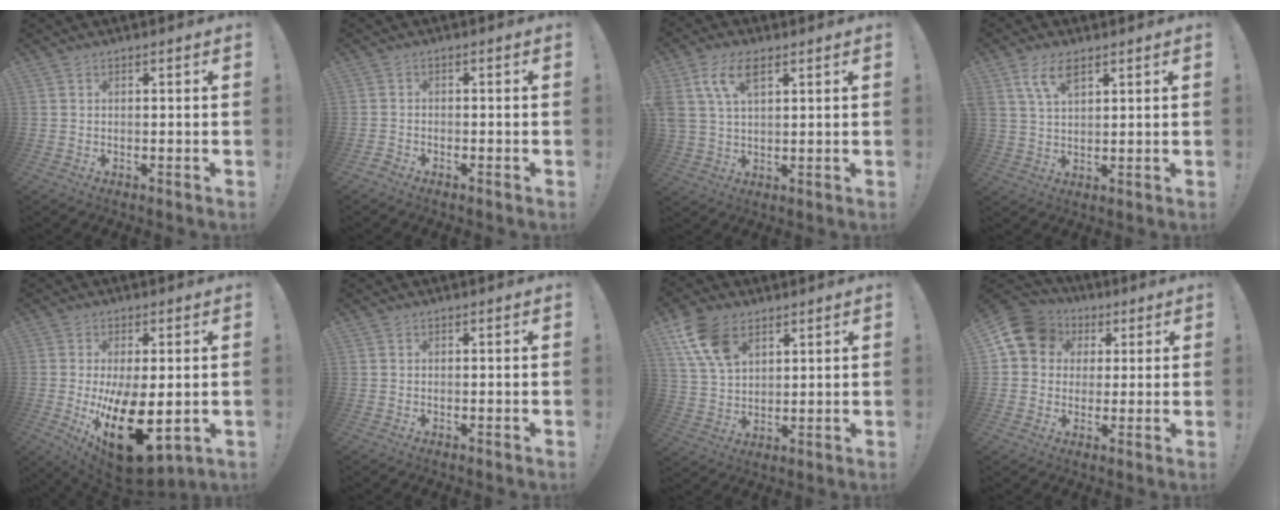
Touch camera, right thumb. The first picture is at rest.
{"total": 1.8, "force": [-1.6, 0.6, 0.5], "torque": [-0.013, 0.005, -0.030]}
{"total": 9.3, "force": [4.5, 4.7, 6.6], "torque": [-0.146, 0.000, 0.086]}
{"total": 7.2, "force": [4.1, 3.2, 4.9], "torque": [-0.094, -0.007, 0.078]}
{"total": 19.4, "force": [-3.2, 9.3, 16.7], "torque": [-0.260, -0.010, -0.031]}
{"total": 0.0}
{"total": 12.9, "force": [7.0, 8.0, 7.3], "torque": [-0.140, -0.022, 0.138]}
{"total": 11.8, "force": [4.1, 10.0, 4.7], "torque": [-0.071, -0.005, 0.084]}